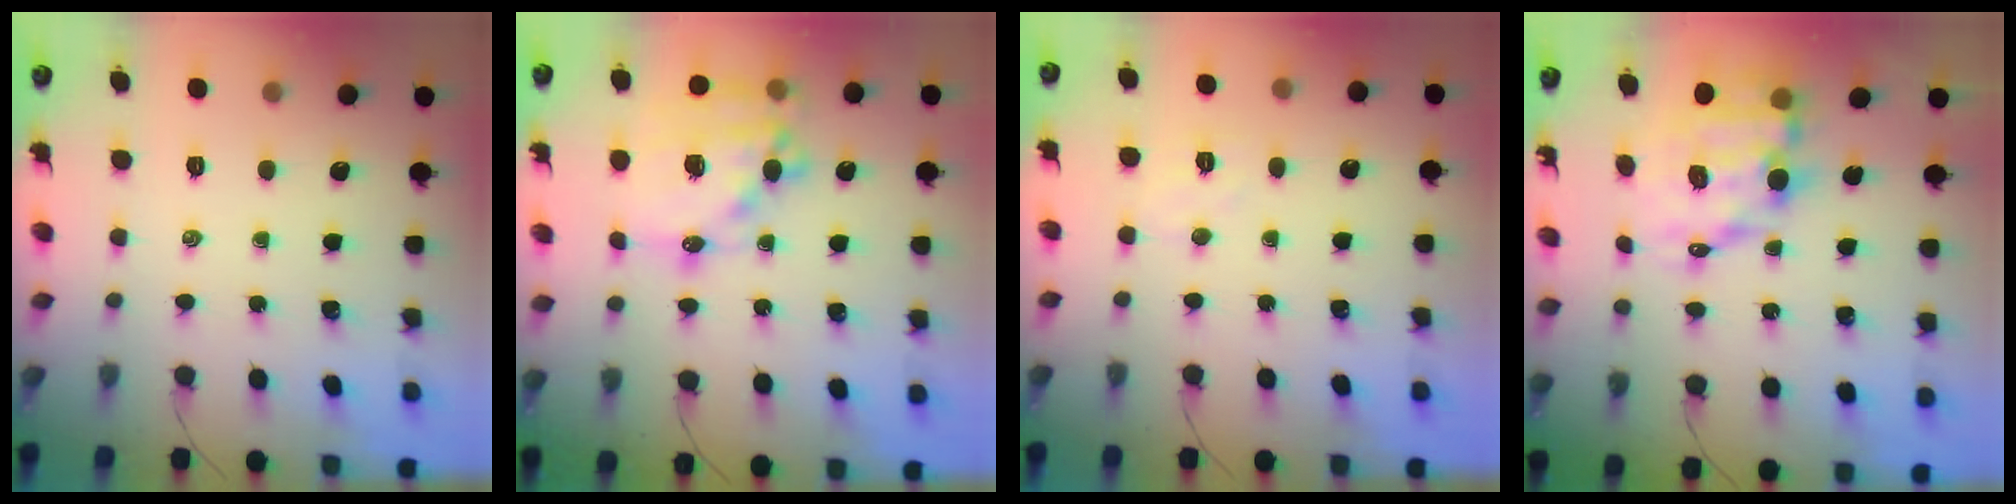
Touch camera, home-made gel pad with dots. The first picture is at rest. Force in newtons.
{"total": 19.5, "press": 19.1, "slide": 3.9}
{"total": 3.9, "press": 3.8, "slide": 0.9}
{"total": 11.0, "press": 10.7, "slide": 2.6}